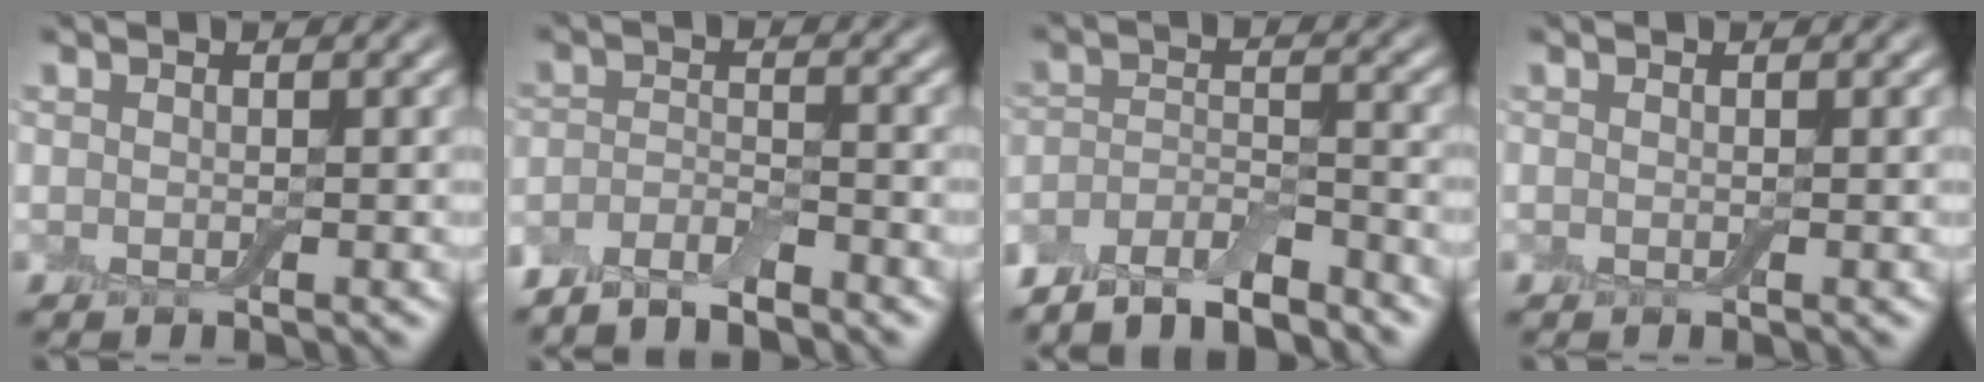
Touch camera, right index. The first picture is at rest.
{"total": 3.4, "force": [-3.0, 0.7, 1.3], "torque": [-0.029, 0.002, -0.063]}
{"total": 5.6, "force": [-5.0, 1.5, 2.2], "torque": [-0.043, -0.002, -0.092]}
{"total": 0.0}